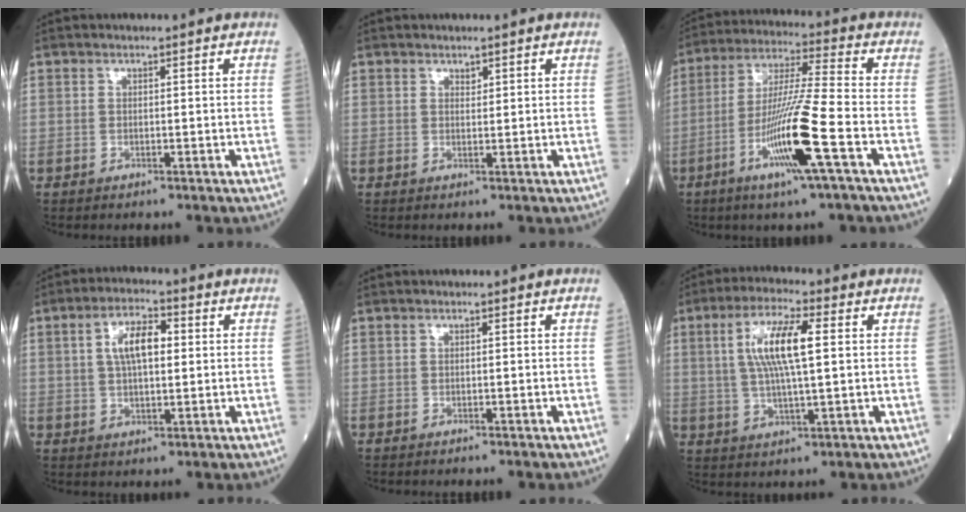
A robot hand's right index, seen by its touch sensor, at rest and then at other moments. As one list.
[{"total": 0.7, "force": [0.6, 0.3, 0.2], "torque": [-0.005, -0.001, 0.012]}, {"total": 13.3, "force": [-5.1, -1.0, 12.2], "torque": [-0.240, -0.012, -0.097]}, {"total": 6.9, "force": [1.6, 2.6, 6.2], "torque": [-0.119, 0.015, 0.029]}, {"total": 0.0}, {"total": 9.6, "force": [2.0, 1.6, 9.3], "torque": [-0.190, 0.008, 0.041]}]